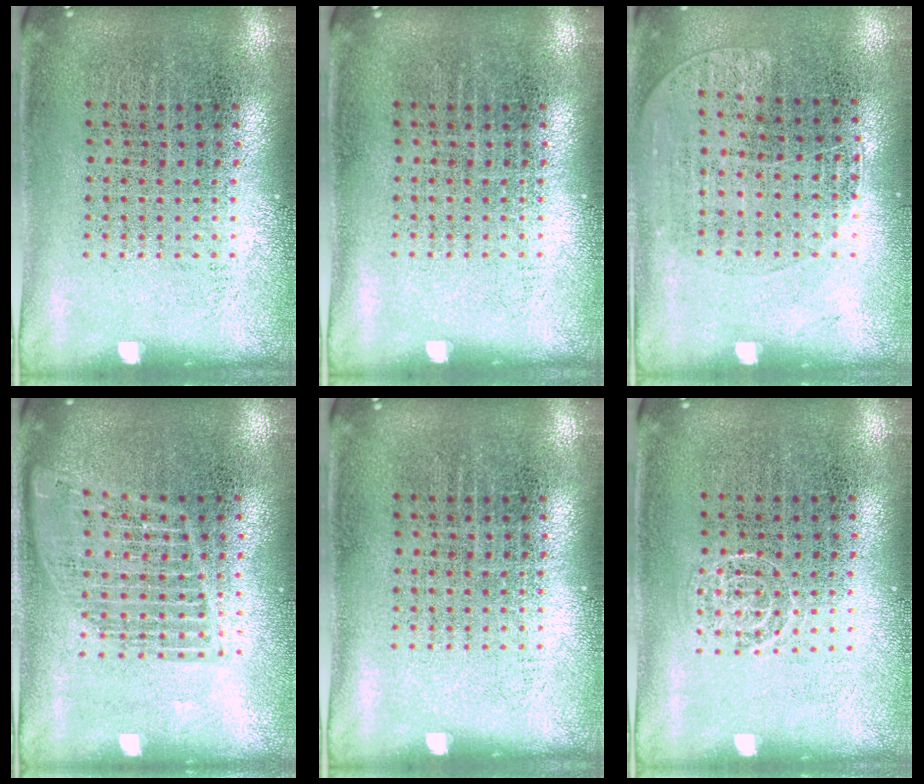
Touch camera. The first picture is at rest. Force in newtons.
{"total": 0.0}
{"total": 1.1, "press": 0.9, "slide": 0.5}
{"total": 1.4, "press": 1.2, "slide": 0.6}
{"total": 0.0}
{"total": 0.9, "press": 0.9, "slide": 0.2}